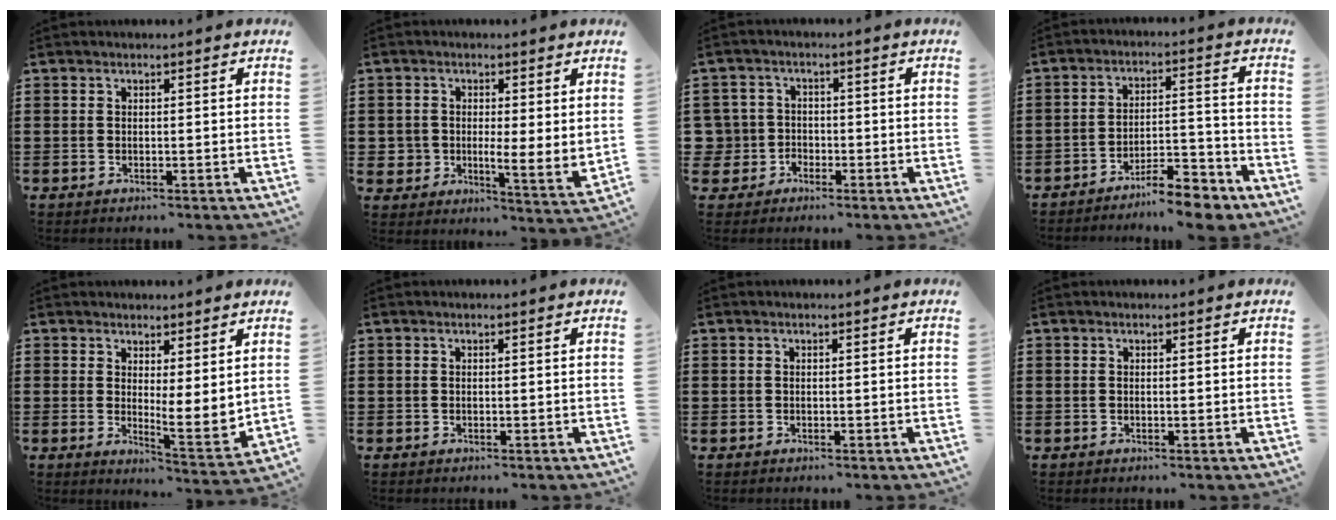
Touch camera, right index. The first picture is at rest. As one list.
[{"total": 3.7, "force": [1.7, 2.9, 1.4], "torque": [-0.038, -0.004, 0.029]}, {"total": 4.1, "force": [-1.3, 3.8, 0.5], "torque": [-0.040, 0.004, -0.034]}, {"total": 8.1, "force": [-7.5, 1.2, 2.9], "torque": [-0.035, 0.024, -0.141]}, {"total": 4.6, "force": [3.2, 1.2, 3.1], "torque": [-0.054, -0.027, 0.057]}, {"total": 0.0}, {"total": 0.0}, {"total": 0.0}]